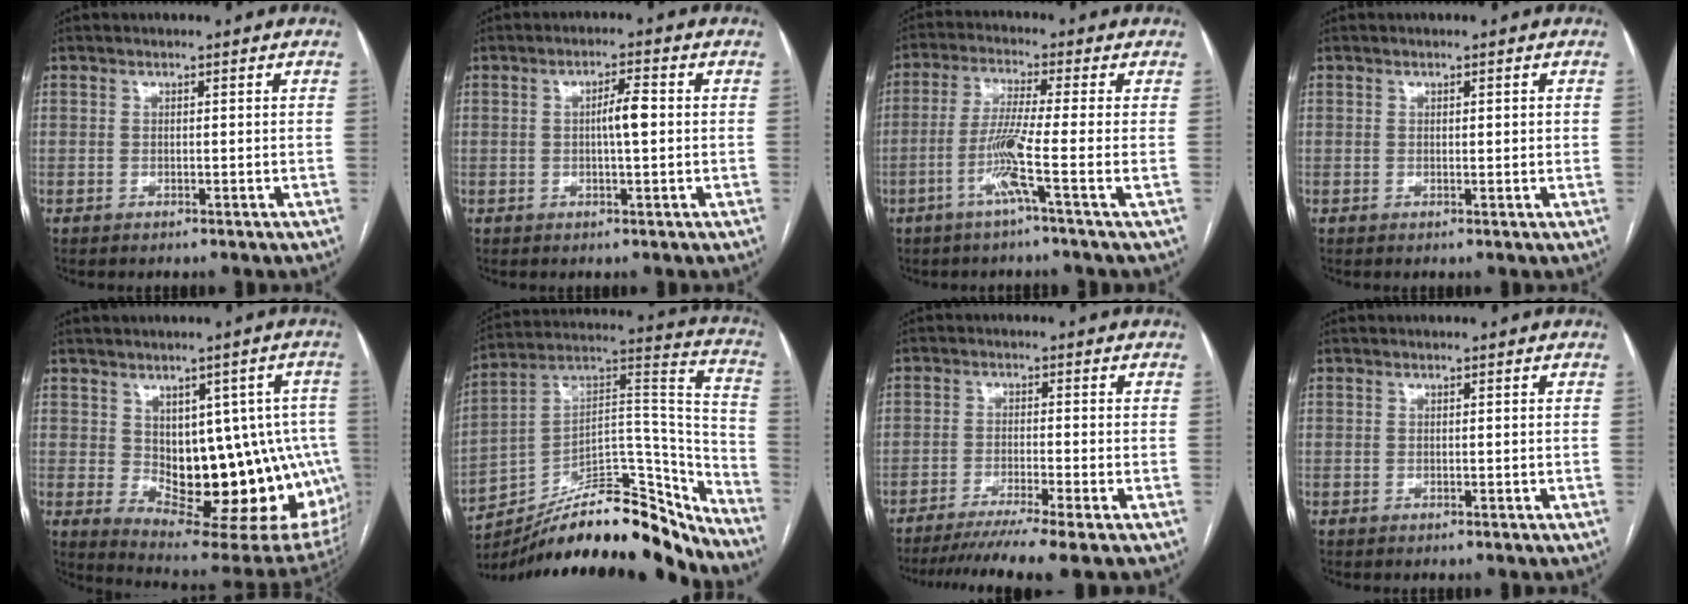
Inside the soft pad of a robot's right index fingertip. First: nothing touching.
{"total": 3.6, "force": [0.1, 0.4, 3.5], "torque": [-0.061, 0.004, 0.000]}
{"total": 7.1, "force": [-2.6, -1.8, 6.4], "torque": [-0.124, -0.011, -0.059]}
{"total": 1.4, "force": [0.3, 0.5, 1.3], "torque": [-0.016, 0.000, 0.004]}
{"total": 19.2, "force": [-1.4, 9.1, 16.8], "torque": [-0.150, 0.012, 0.010]}
{"total": 25.7, "force": [-21.5, 7.0, 12.2], "torque": [-0.165, 0.053, -0.337]}
{"total": 9.1, "force": [-7.3, -1.6, 5.2], "torque": [-0.071, -0.026, -0.115]}
{"total": 0.0}